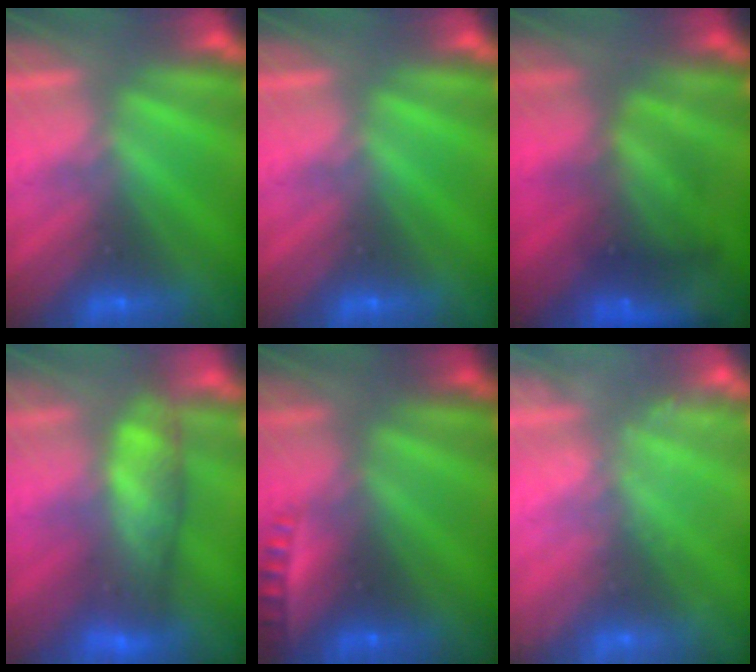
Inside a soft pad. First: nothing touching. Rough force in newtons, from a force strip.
{"total": 0.0}
{"total": 8.6}
{"total": 5.8}
{"total": 2.1}
{"total": 2.5}